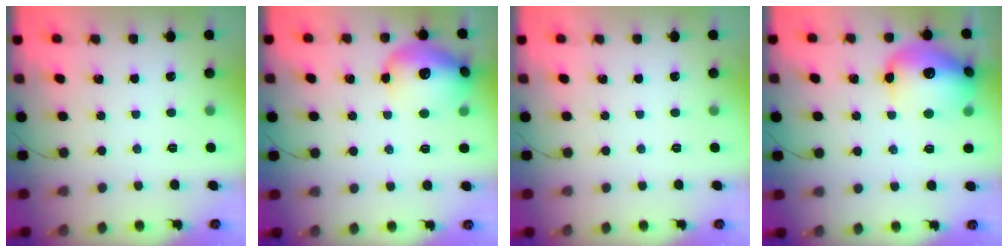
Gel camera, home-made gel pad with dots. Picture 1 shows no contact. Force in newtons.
{"total": 16.0, "press": 15.9, "slide": 1.8}
{"total": 0.0}
{"total": 17.6, "press": 17.4, "slide": 2.4}